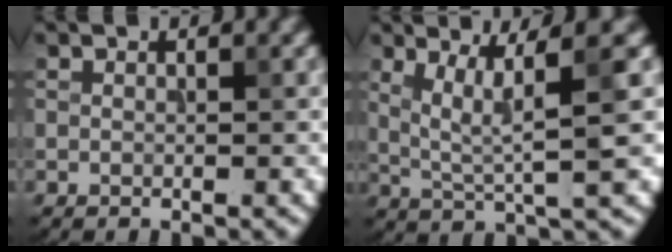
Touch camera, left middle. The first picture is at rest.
{"total": 4.6, "force": [1.3, 0.3, 4.4], "torque": [-0.092, -0.003, 0.031]}